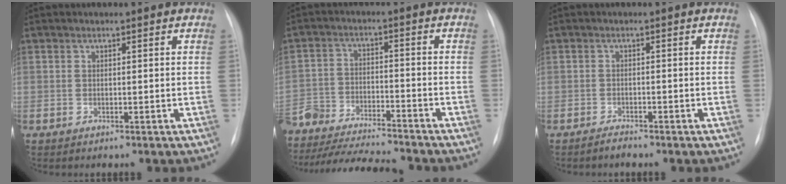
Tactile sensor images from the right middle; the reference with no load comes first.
{"total": 21.4, "force": [-19.4, 2.5, 8.5], "torque": [-0.198, -0.031, -0.310]}
{"total": 1.4, "force": [-1.3, 0.1, 0.4], "torque": [-0.012, -0.002, -0.021]}